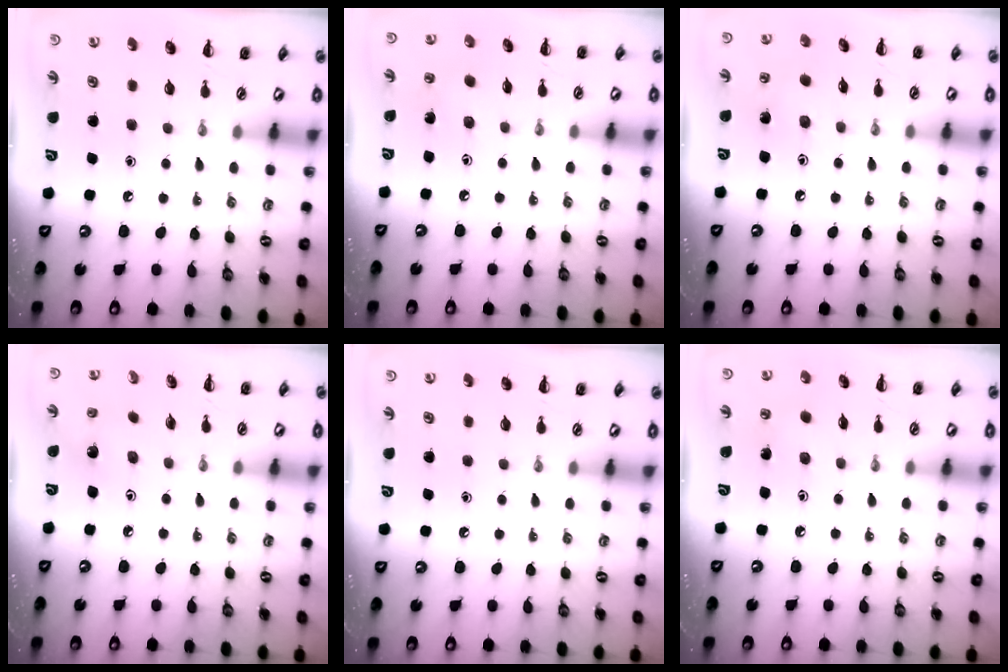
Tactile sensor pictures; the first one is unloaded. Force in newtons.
{"total": 3.0, "press": 2.8, "slide": 0.9}
{"total": 4.7, "press": 4.6, "slide": 1.1}
{"total": 3.0, "press": 2.8, "slide": 0.9}
{"total": 0.0}
{"total": 2.8, "press": 2.6, "slide": 0.9}